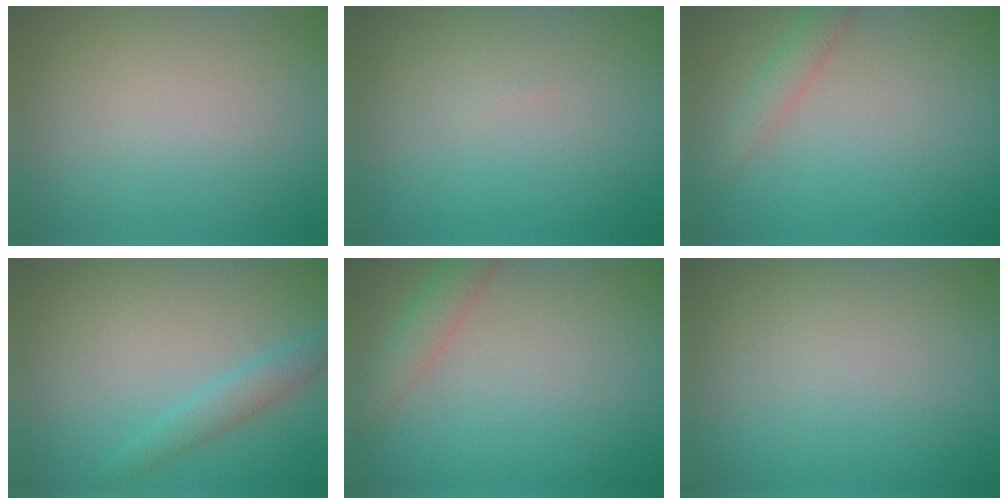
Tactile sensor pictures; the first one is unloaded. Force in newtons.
{"total": 0.0}
{"total": 1.7, "press": 1.7, "slide": 0.0}
{"total": 2.0, "press": 2.0, "slide": 0.2}
{"total": 2.3, "press": 2.3, "slide": 0.1}
{"total": 0.0}